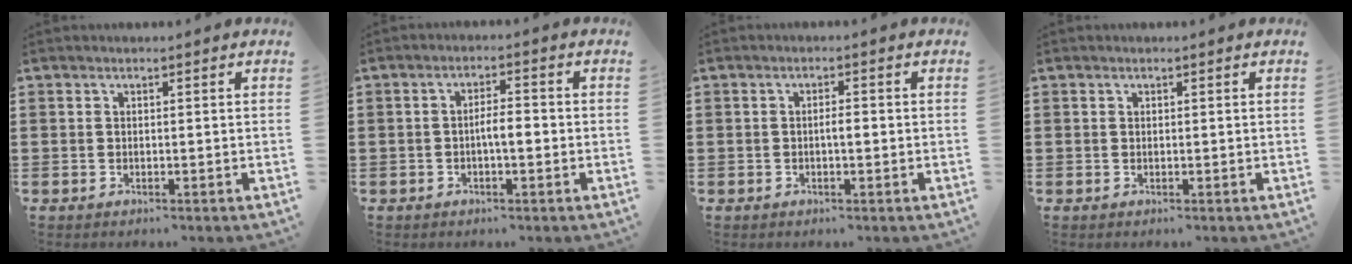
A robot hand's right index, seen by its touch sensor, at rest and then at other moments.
{"total": 3.3, "force": [-0.7, 0.9, 3.1], "torque": [-0.055, 0.004, -0.014]}
{"total": 1.8, "force": [-0.3, 0.4, 1.7], "torque": [-0.031, 0.000, -0.005]}
{"total": 0.0}